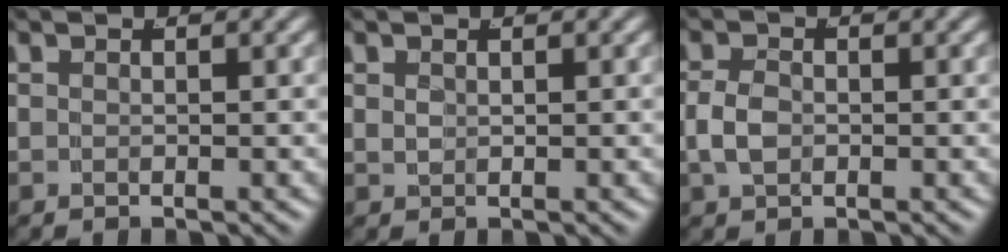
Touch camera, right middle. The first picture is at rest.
{"total": 0.6, "force": [0.4, 0.1, 0.4], "torque": [-0.012, -0.009, 0.021]}
{"total": 1.9, "force": [-0.4, 1.1, 1.5], "torque": [-0.037, -0.007, 0.003]}